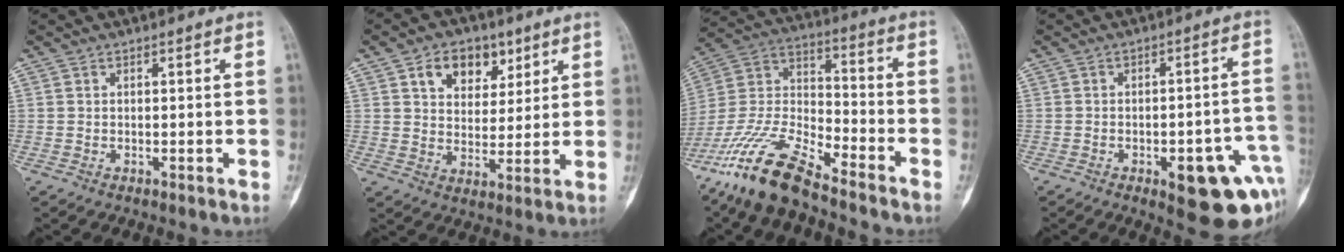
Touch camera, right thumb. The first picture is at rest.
{"total": 9.9, "force": [5.0, 6.8, 5.2], "torque": [-0.045, -0.019, 0.080]}
{"total": 16.5, "force": [-12.9, 4.1, 9.4], "torque": [-0.191, 0.059, -0.253]}
{"total": 15.1, "force": [-5.7, 5.4, 12.8], "torque": [-0.100, 0.037, -0.052]}